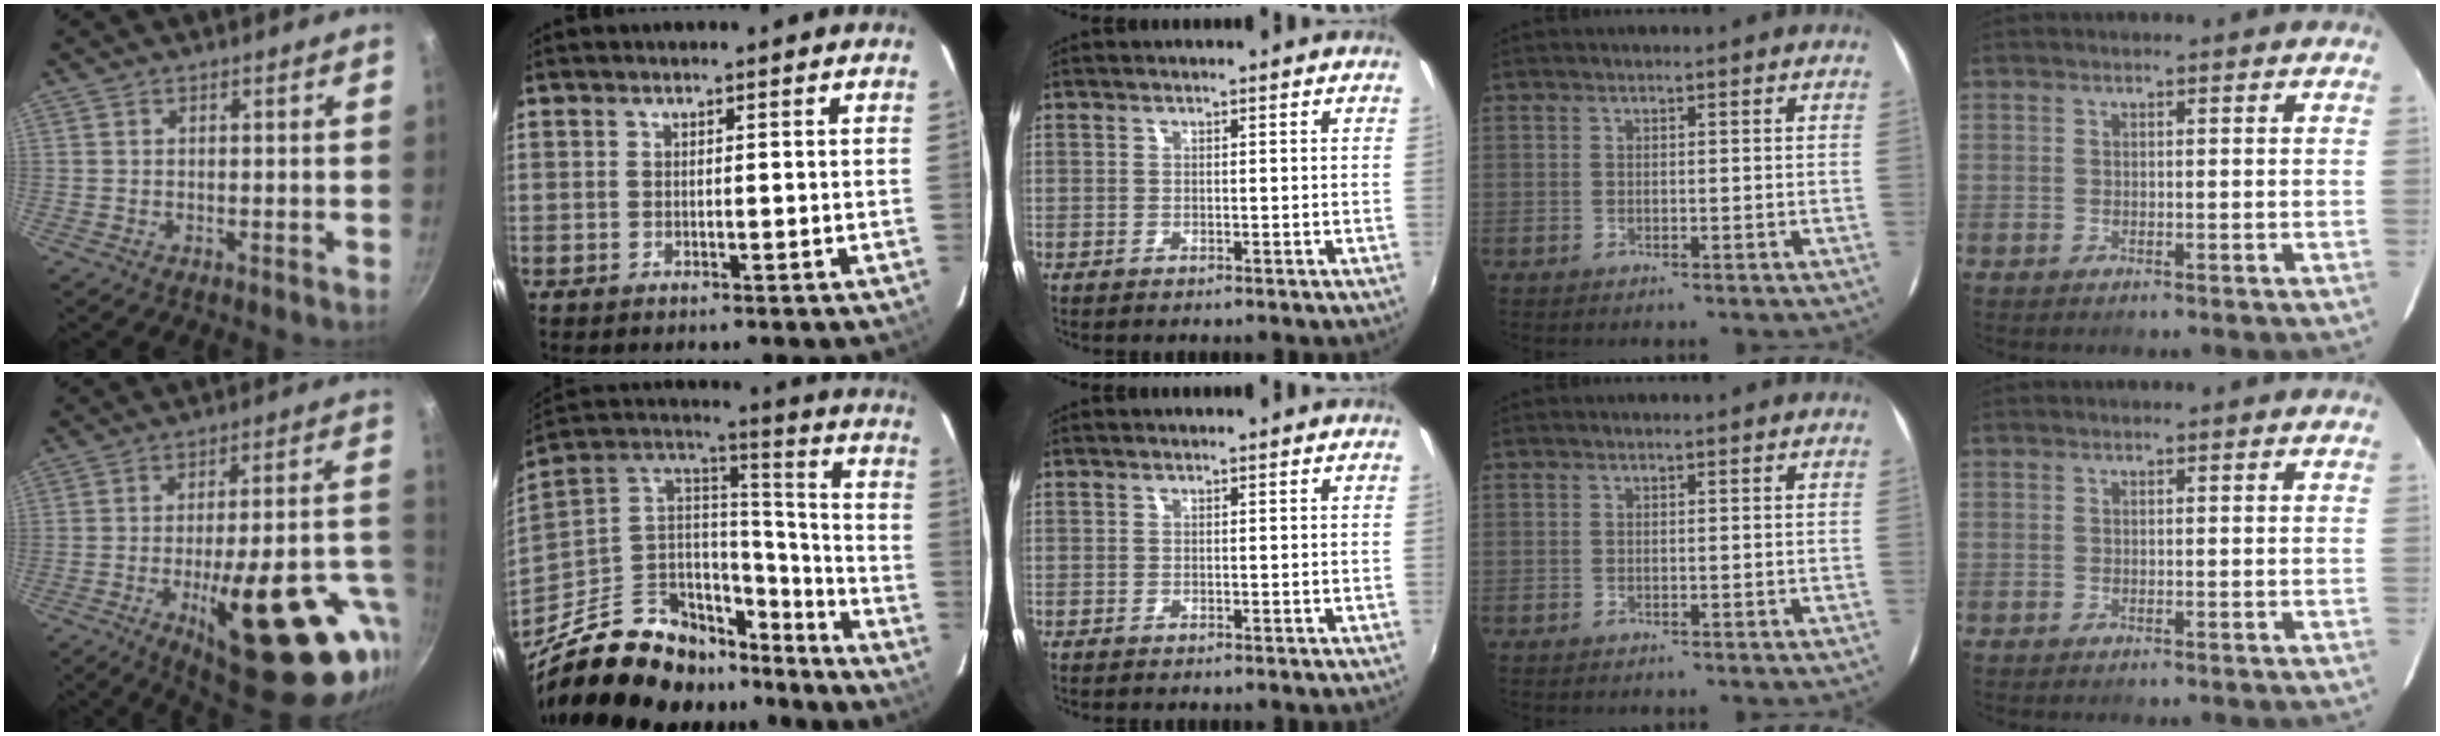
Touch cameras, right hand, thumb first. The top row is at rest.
{"thumb": {"total": 28.3, "force": [-9.8, 10.1, 24.6], "torque": [-0.291, 0.017, -0.126]}, "index": {"total": 29.1, "force": [-20.2, 14.7, 14.9], "torque": [-0.304, 0.032, -0.304]}}